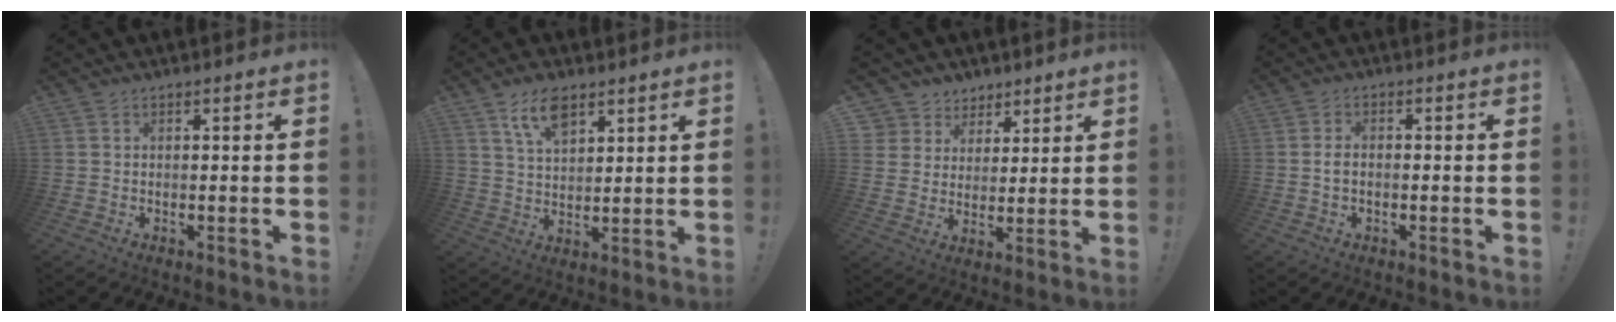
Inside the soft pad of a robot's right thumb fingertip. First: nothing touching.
{"total": 9.2, "force": [5.8, 4.3, 5.6], "torque": [-0.100, -0.017, 0.107]}
{"total": 7.2, "force": [4.0, 6.0, 0.3], "torque": [-0.012, -0.034, 0.084]}
{"total": 2.3, "force": [-0.6, 1.3, 1.8], "torque": [-0.036, 0.009, -0.009]}